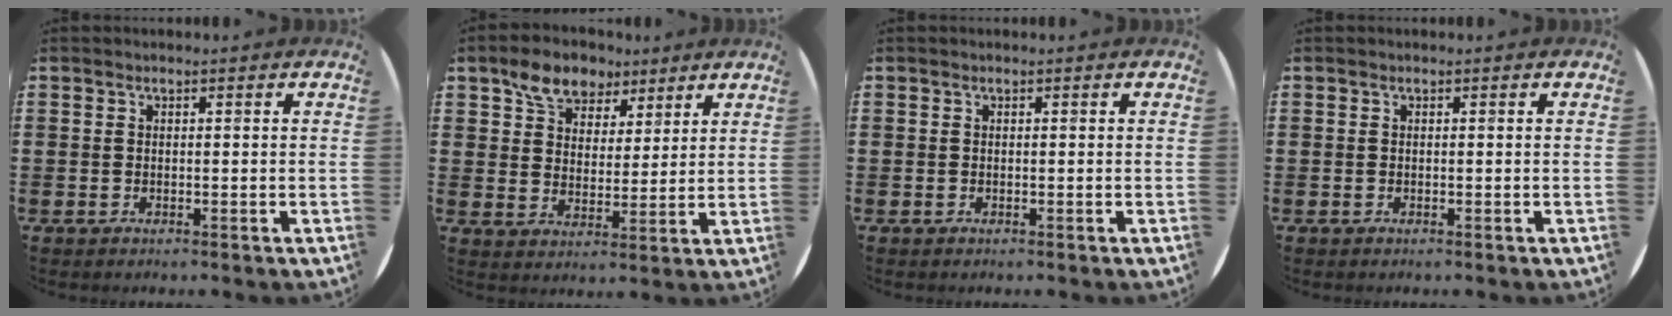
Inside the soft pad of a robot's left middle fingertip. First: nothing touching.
{"total": 6.8, "force": [5.3, 3.9, 1.7], "torque": [-0.049, -0.001, 0.098]}
{"total": 0.0}
{"total": 0.0}